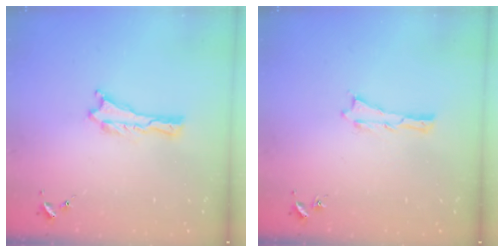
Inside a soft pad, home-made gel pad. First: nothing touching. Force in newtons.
{"total": 0.0}